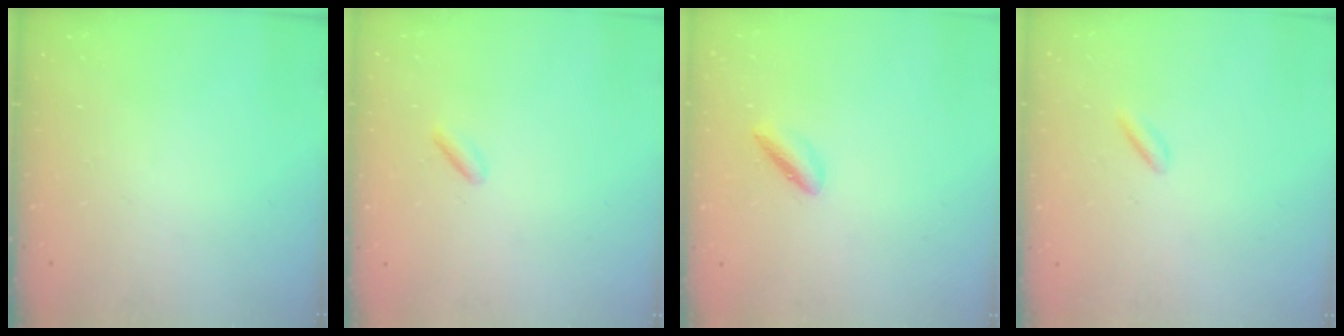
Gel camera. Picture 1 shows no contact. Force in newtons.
{"total": 1.3, "press": 1.2, "slide": 0.5}
{"total": 2.3, "press": 2.2, "slide": 0.4}
{"total": 1.5, "press": 1.3, "slide": 0.8}